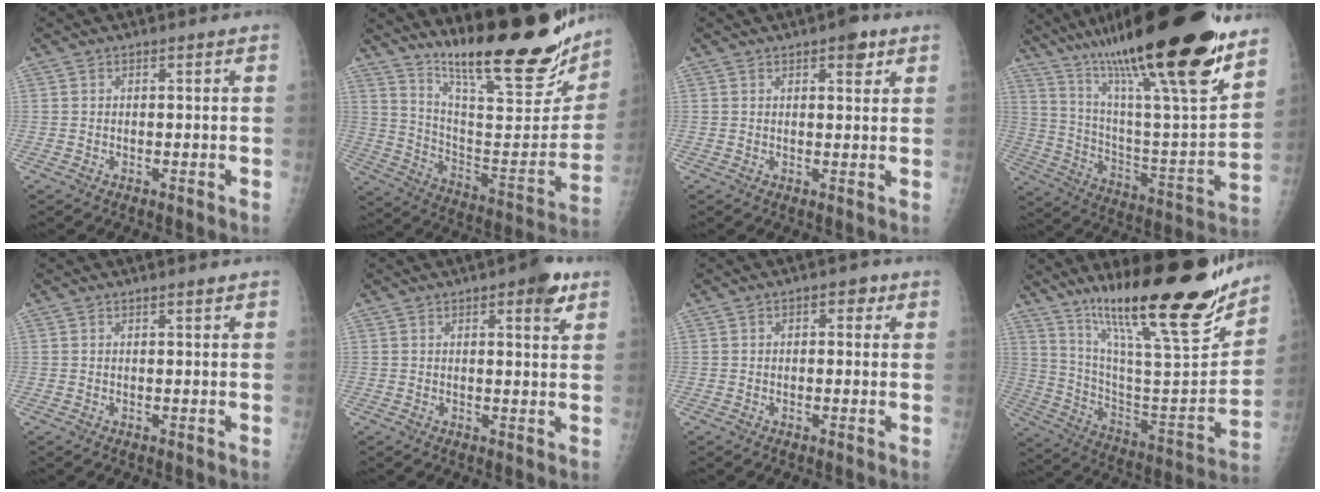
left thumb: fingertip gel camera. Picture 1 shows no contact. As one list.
[{"total": 27.6, "force": [20.7, 5.4, 17.4], "torque": [-0.237, -0.114, 0.317]}, {"total": 3.5, "force": [2.1, 1.5, 2.4], "torque": [-0.019, -0.007, 0.024]}, {"total": 33.3, "force": [22.5, 5.4, 23.9], "torque": [-0.373, -0.060, 0.371]}, {"total": 0.9, "force": [0.7, 0.1, 0.6], "torque": [-0.007, -0.004, 0.012]}, {"total": 5.3, "force": [2.9, 1.7, 4.1], "torque": [-0.044, -0.011, 0.031]}, {"total": 2.7, "force": [1.0, 1.7, 1.8], "torque": [-0.007, 0.002, 0.009]}, {"total": 28.4, "force": [19.9, 5.0, 19.6], "torque": [-0.288, -0.084, 0.330]}]